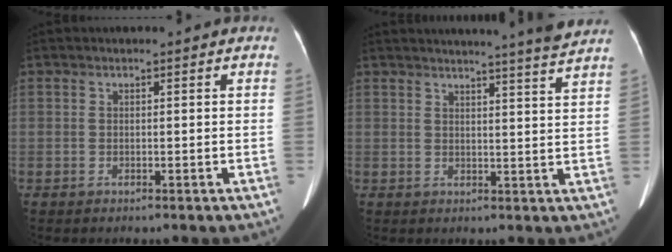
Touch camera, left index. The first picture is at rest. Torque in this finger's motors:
{"motor_torque": [0.84, -1.30, 0.16, 0.06]}